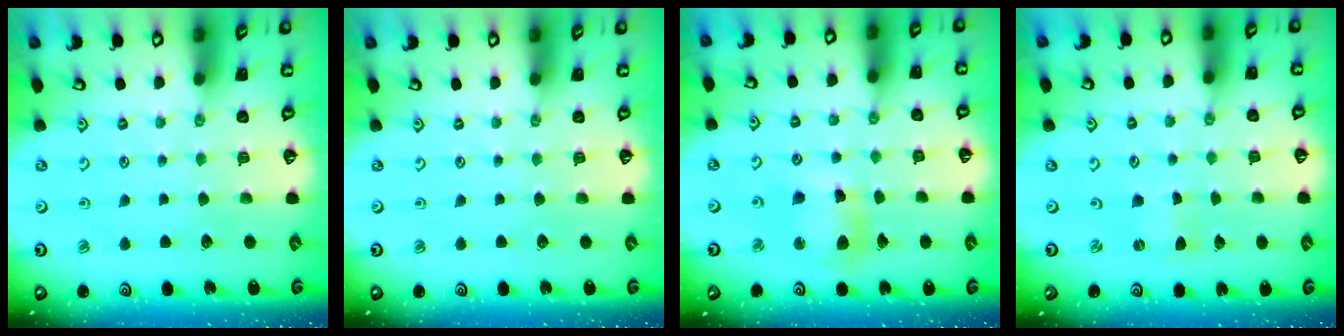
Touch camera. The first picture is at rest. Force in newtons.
{"total": 0.0}
{"total": 10.7, "press": 10.6, "slide": 1.3}
{"total": 0.0}